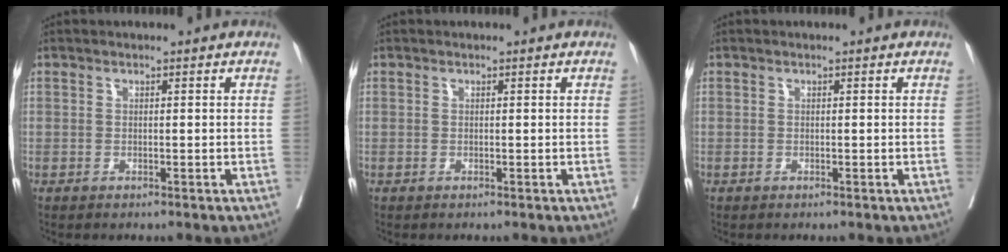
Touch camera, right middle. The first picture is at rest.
{"total": 0.0}
{"total": 0.0}